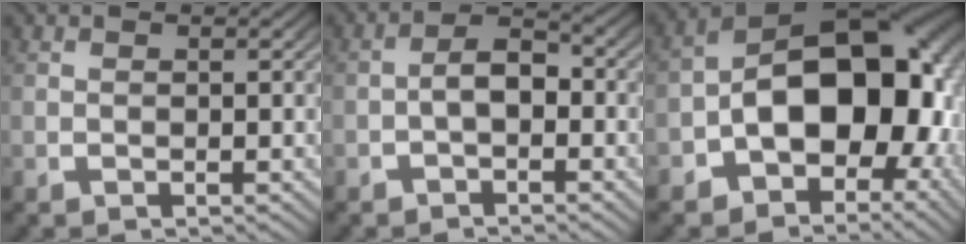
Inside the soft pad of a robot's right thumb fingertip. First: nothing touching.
{"total": 3.7, "force": [-0.9, 2.4, 2.6], "torque": [-0.045, -0.005, -0.016]}
{"total": 17.3, "force": [-2.0, 11.1, 13.1], "torque": [-0.205, -0.047, -0.016]}